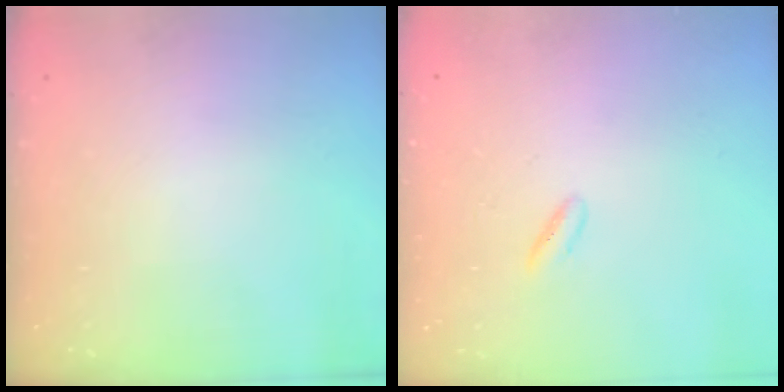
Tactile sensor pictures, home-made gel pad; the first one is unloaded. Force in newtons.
{"total": 1.7, "press": 1.4, "slide": 0.9}